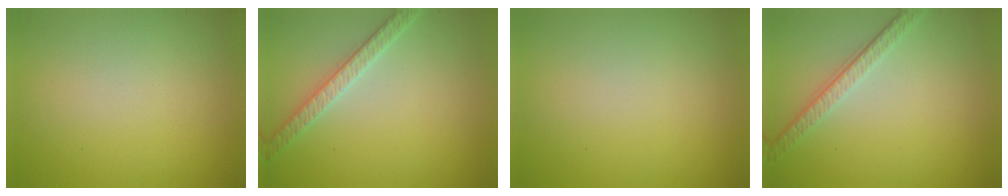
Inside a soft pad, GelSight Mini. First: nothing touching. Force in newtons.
{"total": 2.7, "press": 2.7, "slide": 0.1}
{"total": 0.0}
{"total": 3.5, "press": 2.4, "slide": 2.5}